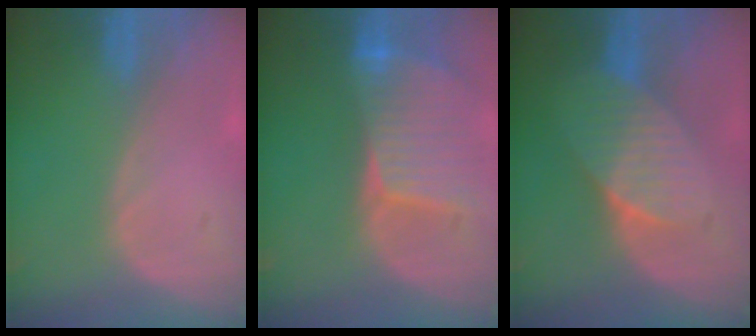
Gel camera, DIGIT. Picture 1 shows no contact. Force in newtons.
{"total": 9.0, "press": 7.9, "slide": 4.3}
{"total": 7.4, "press": 6.7, "slide": 3.2}